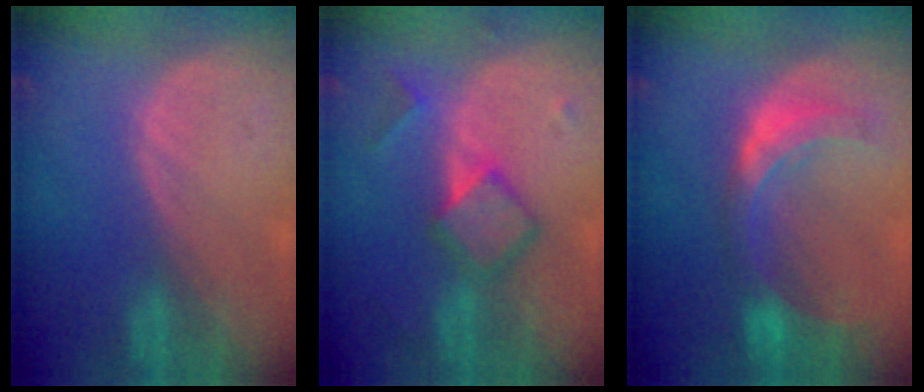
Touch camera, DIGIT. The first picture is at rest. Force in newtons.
{"total": 5.8, "press": 5.8, "slide": 0.1}
{"total": 8.2, "press": 7.2, "slide": 3.8}